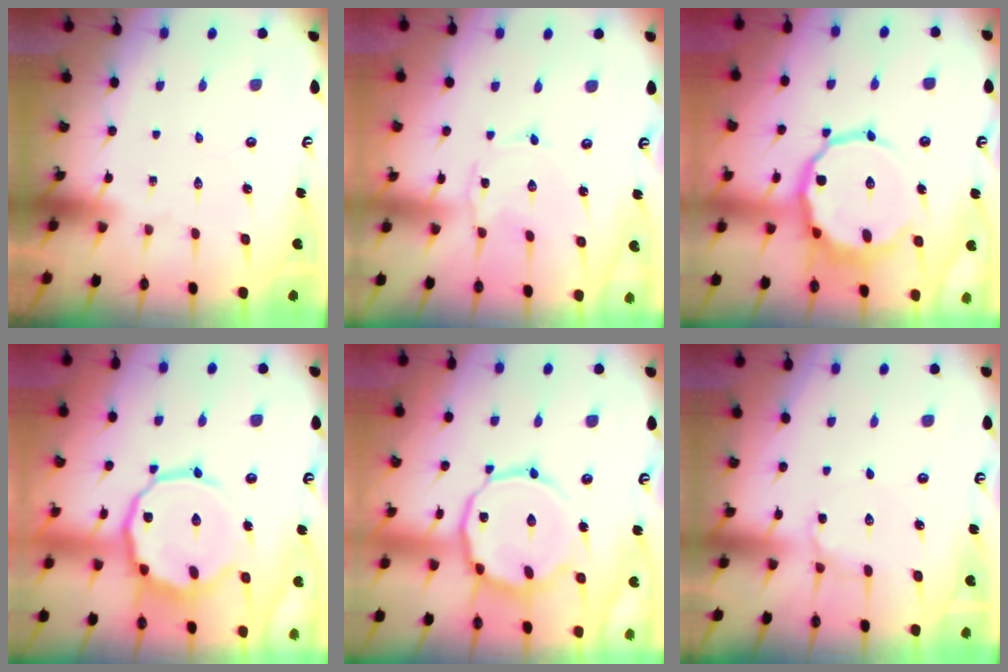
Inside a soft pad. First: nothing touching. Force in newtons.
{"total": 1.8, "press": 1.8, "slide": 0.3}
{"total": 12.1, "press": 11.9, "slide": 2.2}
{"total": 12.9, "press": 12.7, "slide": 2.1}
{"total": 13.4, "press": 13.3, "slide": 1.2}
{"total": 4.6, "press": 4.5, "slide": 0.6}